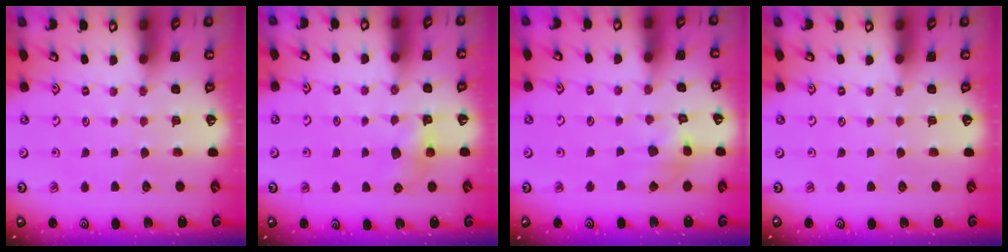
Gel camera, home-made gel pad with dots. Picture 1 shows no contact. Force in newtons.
{"total": 5.3, "press": 5.3, "slide": 0.4}
{"total": 7.8, "press": 7.7, "slide": 1.0}
{"total": 0.0}